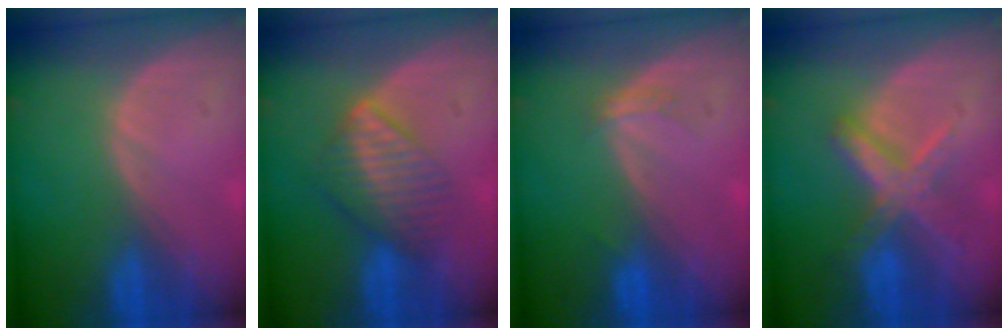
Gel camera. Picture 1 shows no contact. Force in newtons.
{"total": 6.5, "press": 6.1, "slide": 2.4}
{"total": 1.5, "press": 1.4, "slide": 0.3}
{"total": 7.1, "press": 6.2, "slide": 3.6}